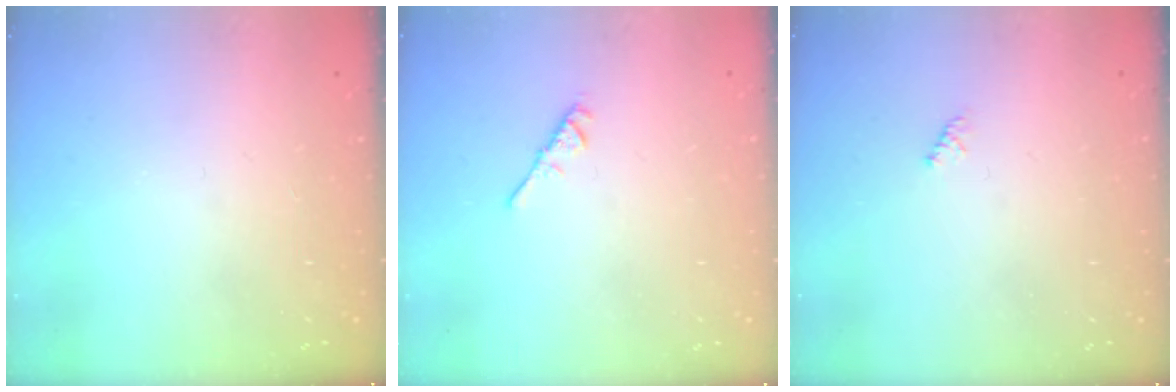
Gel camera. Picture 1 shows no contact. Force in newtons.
{"total": 3.1, "press": 3.0, "slide": 0.7}
{"total": 1.5, "press": 1.4, "slide": 0.4}